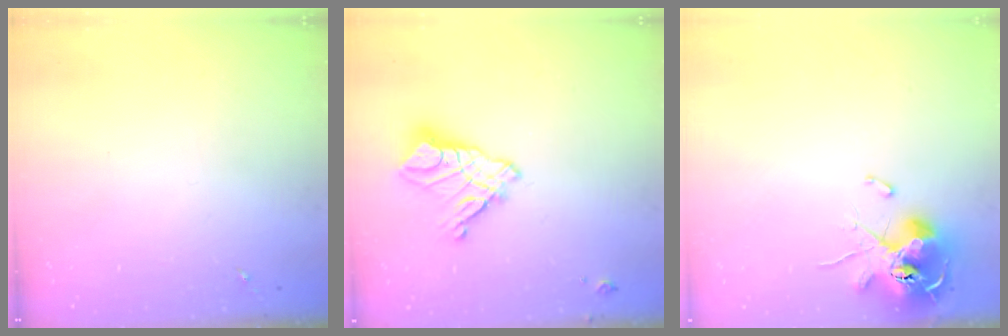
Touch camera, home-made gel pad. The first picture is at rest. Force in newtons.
{"total": 12.6, "press": 12.5, "slide": 1.1}
{"total": 13.7, "press": 13.6, "slide": 1.8}